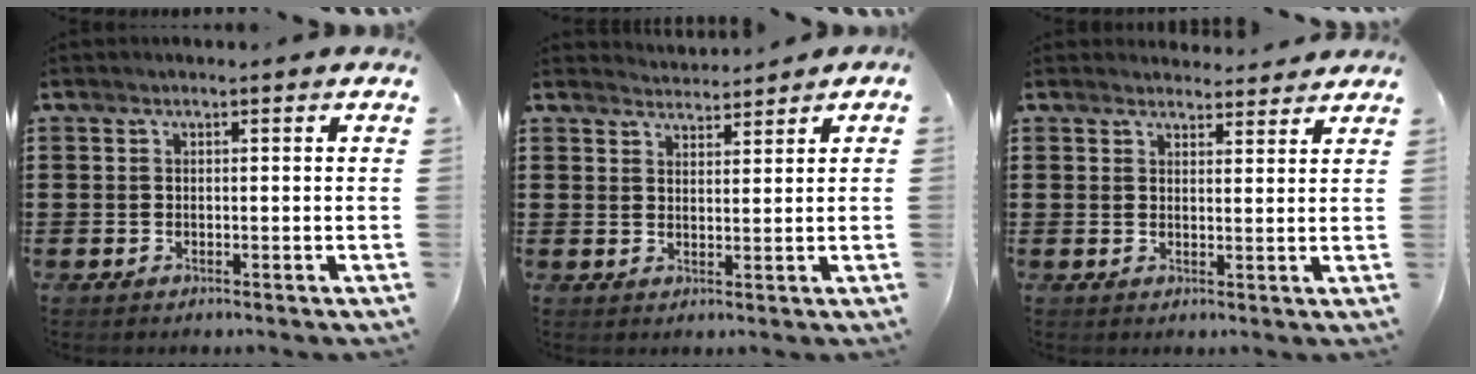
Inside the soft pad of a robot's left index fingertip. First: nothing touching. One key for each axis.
{"total": 2.4, "fx": 2.4, "fy": 0.2, "fz": -0.3, "tx": -0.001, "ty": -0.003, "tz": 0.046}
{"total": 3.0, "fx": 3.0, "fy": 0.6, "fz": 0.3, "tx": -0.005, "ty": -0.011, "tz": 0.054}